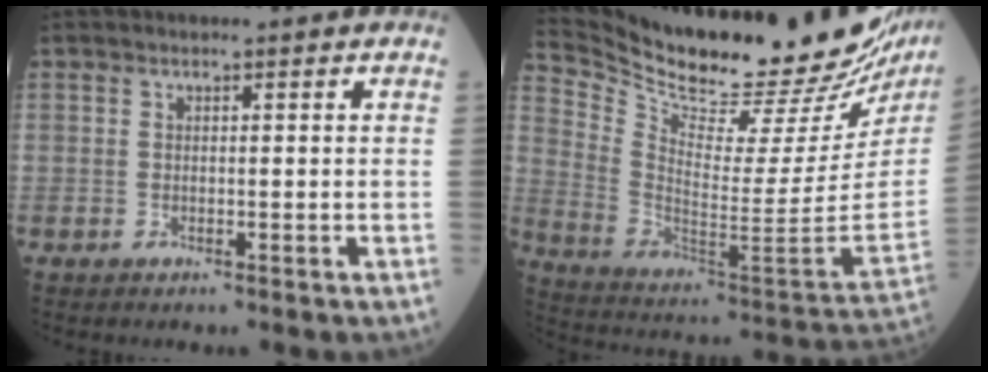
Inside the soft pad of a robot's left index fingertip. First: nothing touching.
{"total": 30.3, "force": [27.0, 3.3, 13.2], "torque": [-0.232, -0.102, 0.385]}